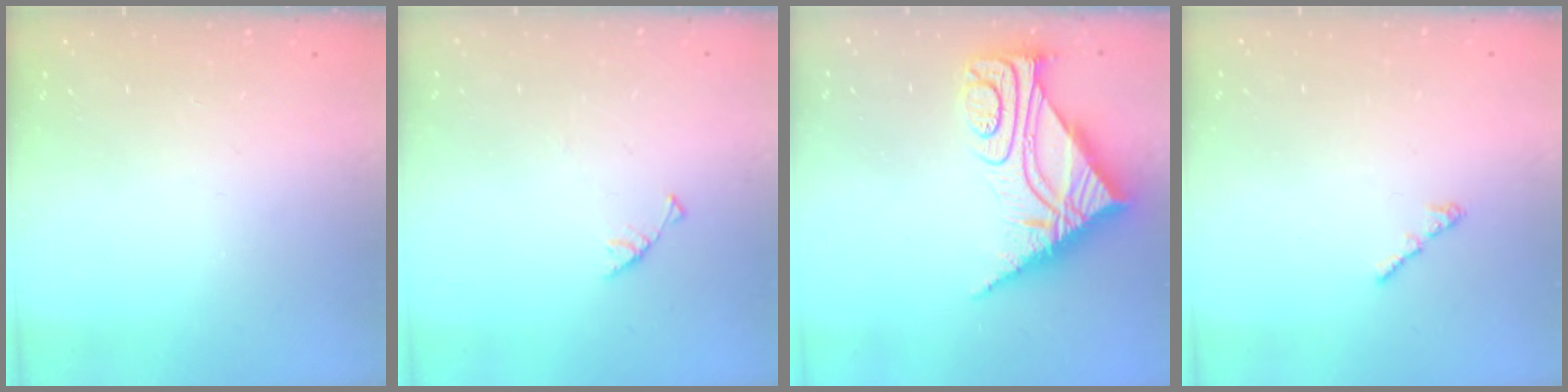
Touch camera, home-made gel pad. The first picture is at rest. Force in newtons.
{"total": 3.0, "press": 3.0, "slide": 0.3}
{"total": 13.6, "press": 13.5, "slide": 1.4}
{"total": 1.2, "press": 1.1, "slide": 0.5}